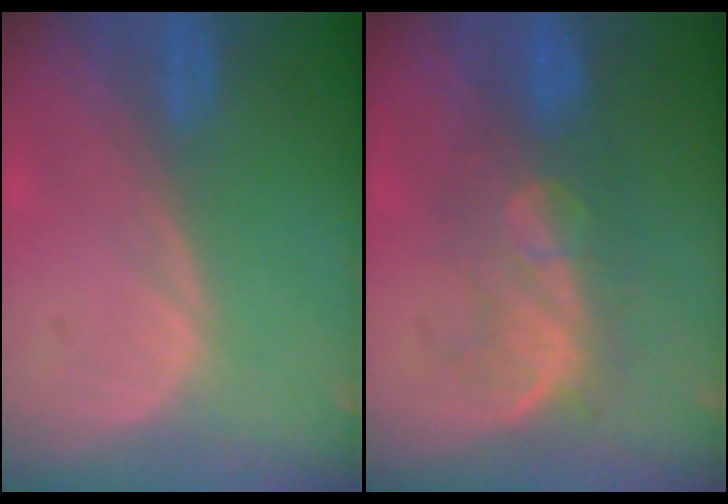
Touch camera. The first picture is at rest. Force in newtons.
{"total": 8.0, "press": 7.8, "slide": 1.6}